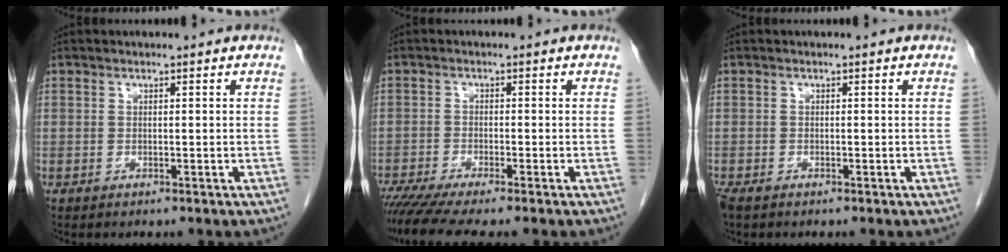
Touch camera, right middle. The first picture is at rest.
{"total": 8.5, "force": [-7.0, -0.1, 4.8], "torque": [-0.074, -0.020, -0.115]}
{"total": 1.9, "force": [-1.4, 0.8, 1.0], "torque": [-0.025, -0.006, -0.023]}